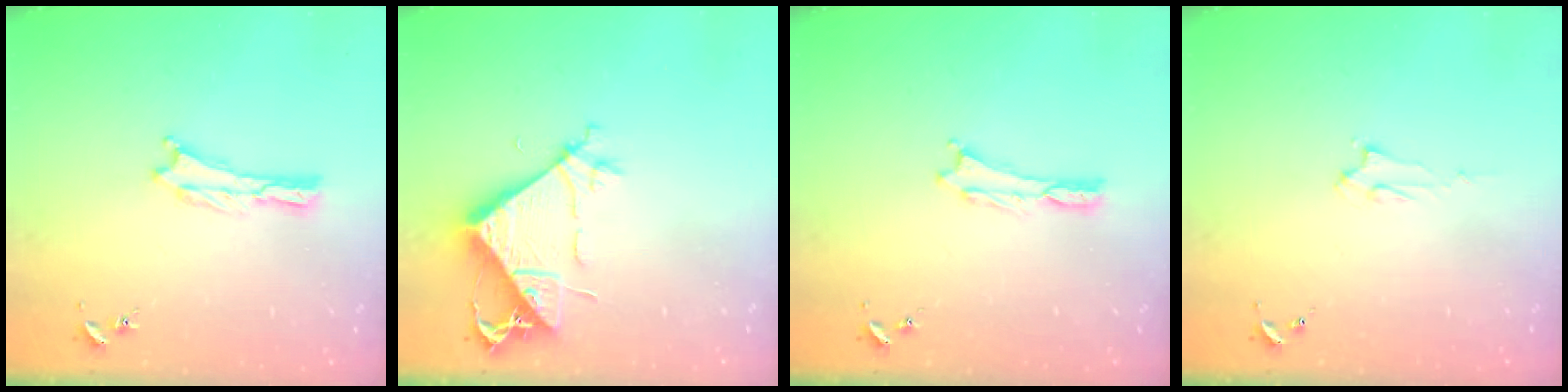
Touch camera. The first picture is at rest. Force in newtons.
{"total": 7.8, "press": 7.7, "slide": 1.2}
{"total": 0.0}
{"total": 2.0, "press": 2.0, "slide": 0.2}